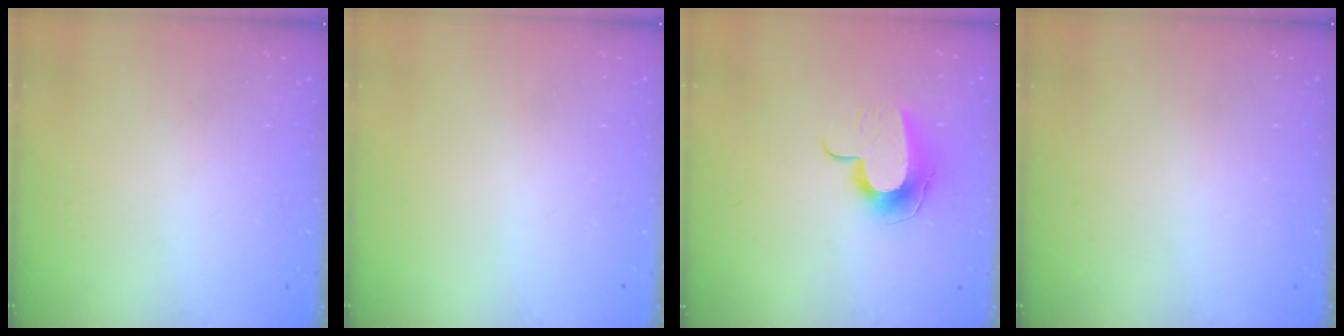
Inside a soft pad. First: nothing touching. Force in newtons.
{"total": 0.0}
{"total": 10.3, "press": 10.3, "slide": 0.4}
{"total": 0.0}